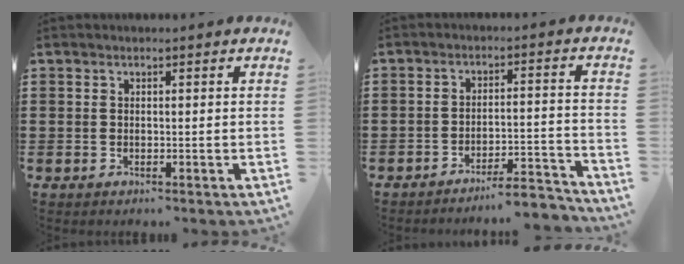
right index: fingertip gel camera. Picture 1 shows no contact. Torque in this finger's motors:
{"motor_torque": [-0.86, 1.03, -0.21, 0.00]}